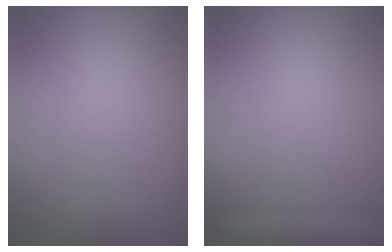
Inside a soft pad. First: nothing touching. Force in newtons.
{"total": 3.4, "press": 3.3, "slide": 0.2}